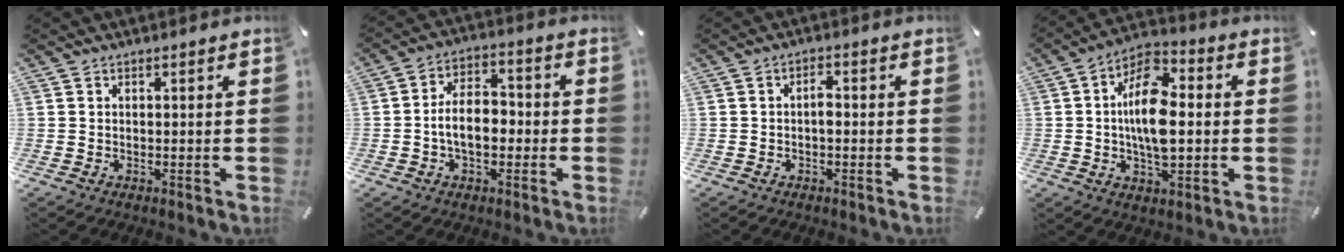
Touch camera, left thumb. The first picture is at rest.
{"total": 9.0, "force": [-2.1, 5.8, 6.5], "torque": [-0.116, 0.018, -0.037]}
{"total": 2.5, "force": [-0.6, 1.2, 2.1], "torque": [-0.041, 0.007, -0.012]}
{"total": 13.8, "force": [-0.2, 7.5, 11.6], "torque": [-0.220, 0.005, -0.004]}